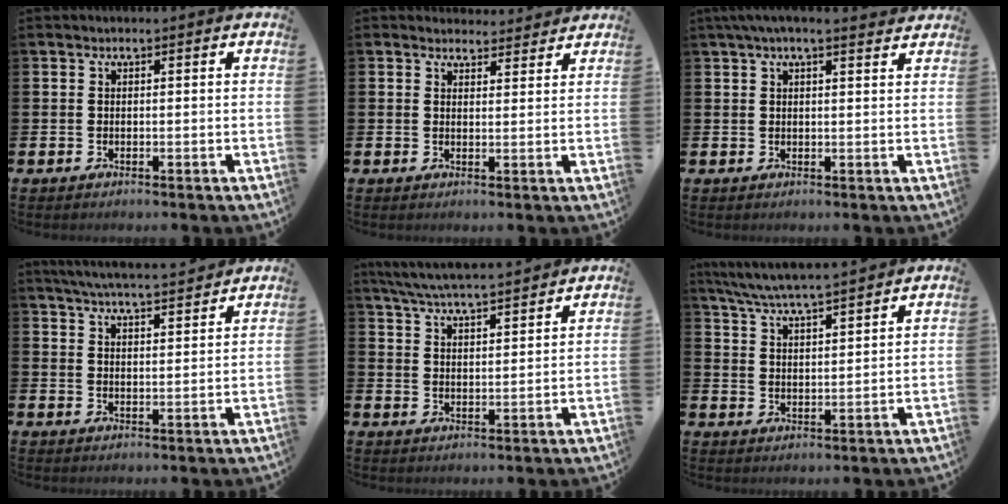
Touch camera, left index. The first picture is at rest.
{"total": 2.9, "force": [2.7, 0.9, -0.1], "torque": [0.007, -0.015, 0.048]}
{"total": 3.1, "force": [2.7, 0.2, 1.5], "torque": [-0.025, -0.006, 0.045]}
{"total": 5.6, "force": [5.5, 0.0, 1.1], "torque": [-0.033, -0.031, 0.096]}
{"total": 6.1, "force": [5.9, 0.1, 1.4], "torque": [-0.049, -0.030, 0.106]}
{"total": 6.2, "force": [6.0, 0.0, 1.6], "torque": [-0.053, -0.031, 0.107]}